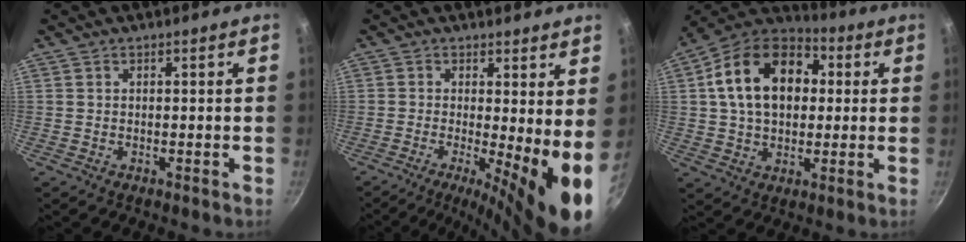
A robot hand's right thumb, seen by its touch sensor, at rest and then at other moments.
{"total": 10.9, "force": [-0.9, 2.3, 10.6], "torque": [-0.143, -0.020, -0.015]}
{"total": 18.8, "force": [3.3, 13.0, 13.2], "torque": [-0.198, 0.030, 0.040]}